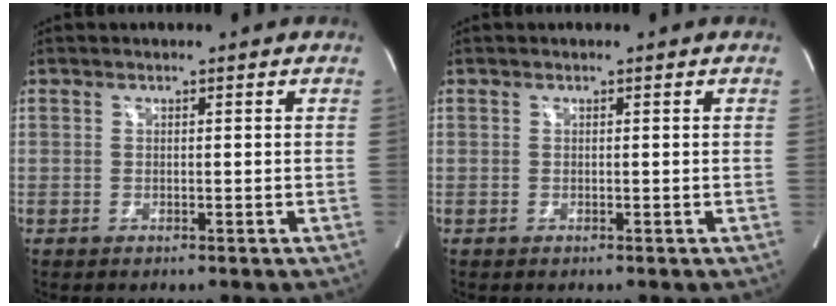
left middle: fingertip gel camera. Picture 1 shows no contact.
{"total": 0.0}